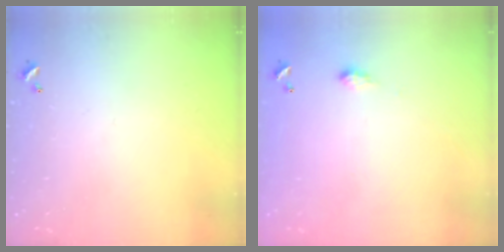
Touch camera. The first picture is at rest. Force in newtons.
{"total": 2.0, "press": 2.0, "slide": 0.3}